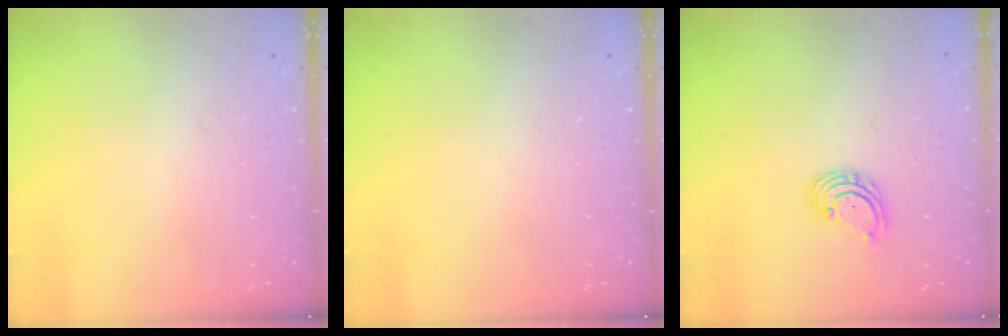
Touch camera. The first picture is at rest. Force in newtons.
{"total": 0.0}
{"total": 3.4, "press": 3.3, "slide": 0.5}